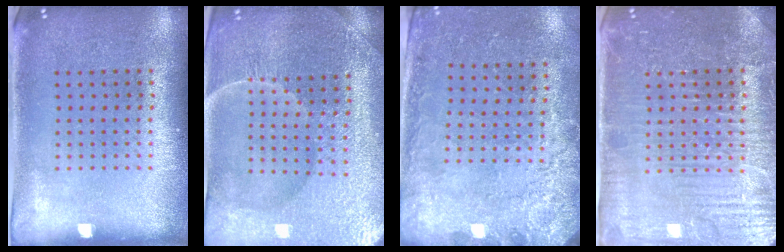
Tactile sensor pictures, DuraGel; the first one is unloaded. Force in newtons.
{"total": 5.0, "press": 4.8, "slide": 1.5}
{"total": 2.6, "press": 2.3, "slide": 1.2}
{"total": 4.7, "press": 4.6, "slide": 1.3}